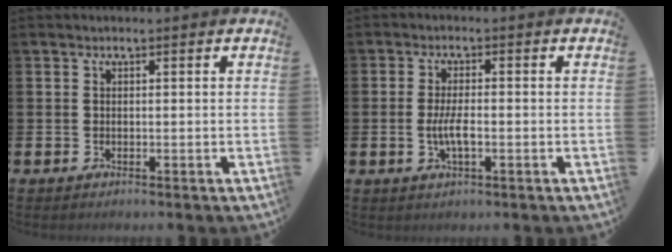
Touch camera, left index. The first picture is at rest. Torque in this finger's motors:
{"motor_torque": [0.13, 0.02, 0.14, 0.13]}